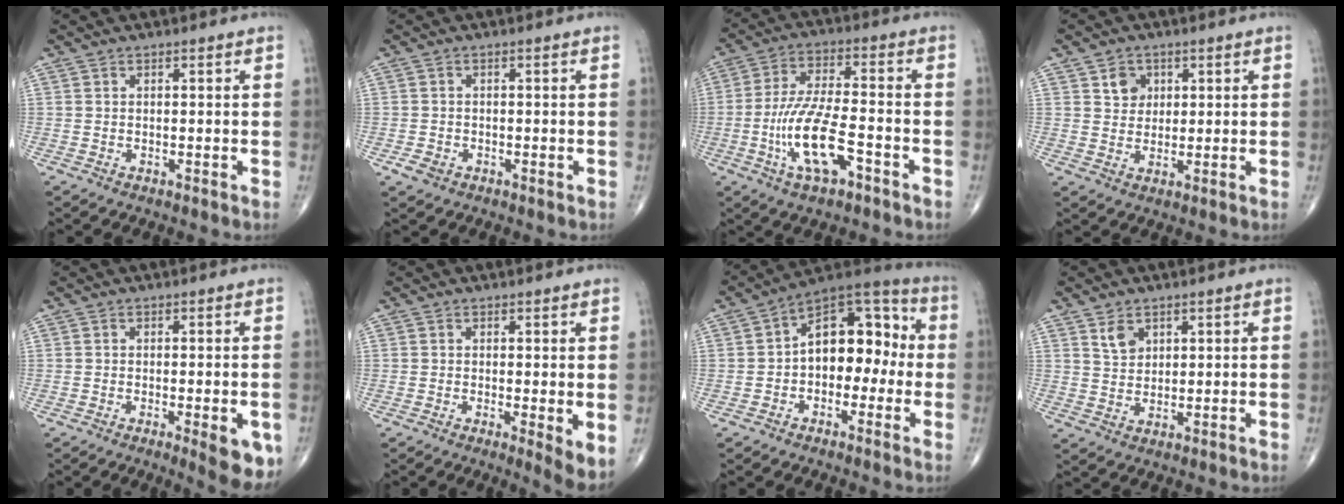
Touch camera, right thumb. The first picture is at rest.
{"total": 2.1, "force": [-1.0, 1.6, 1.0], "torque": [-0.016, 0.003, -0.014]}
{"total": 12.7, "force": [-4.8, 4.4, 10.9], "torque": [-0.221, 0.026, -0.088]}
{"total": 4.2, "force": [1.7, 3.6, 1.5], "torque": [-0.004, -0.008, 0.029]}
{"total": 7.7, "force": [-2.9, 2.2, 6.7], "torque": [-0.069, -0.008, -0.034]}
{"total": 4.4, "force": [-0.3, 1.0, 4.3], "torque": [-0.068, -0.015, -0.008]}
{"total": 14.0, "force": [-0.7, 9.0, 10.7], "torque": [-0.119, 0.048, -0.028]}
{"total": 3.7, "force": [2.1, 2.4, 1.8], "torque": [-0.020, -0.015, 0.044]}